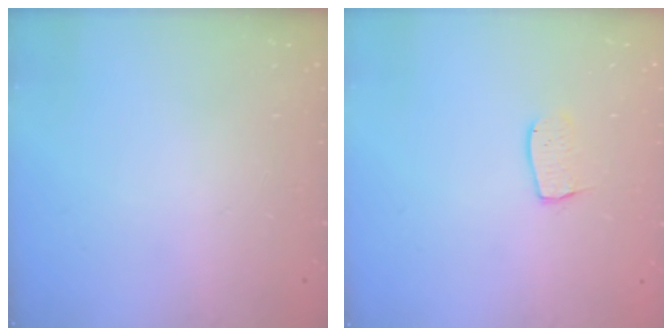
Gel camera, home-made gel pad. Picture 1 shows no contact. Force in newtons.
{"total": 5.5, "press": 5.5, "slide": 0.4}